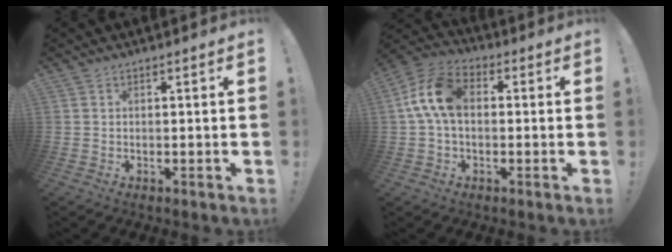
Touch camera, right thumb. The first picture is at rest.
{"total": 12.6, "force": [1.2, 7.8, 9.9], "torque": [-0.193, 0.014, 0.027]}